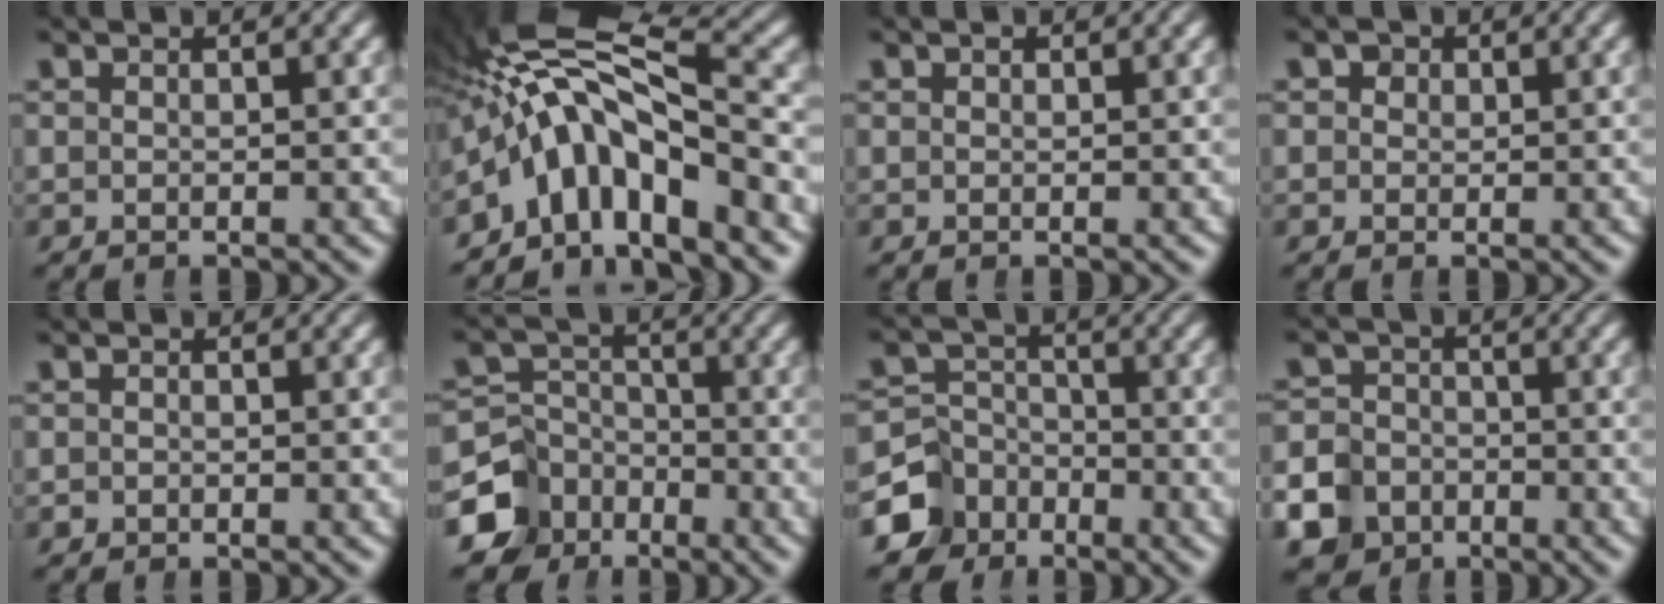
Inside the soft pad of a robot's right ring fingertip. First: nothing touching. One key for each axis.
{"total": 13.0, "fx": -0.2, "fy": 9.7, "fz": 8.7, "tx": -0.190, "ty": -0.020, "tz": -0.010}
{"total": 0.6, "fx": 0.3, "fy": 0.5, "fz": 0.2, "tx": -0.001, "ty": -0.003, "tz": 0.008}
{"total": 1.5, "fx": 0.4, "fy": 1.3, "fz": 0.6, "tx": -0.007, "ty": -0.003, "tz": 0.011}
{"total": 0.7, "fx": -0.3, "fy": 0.6, "fz": 0.2, "tx": -0.005, "ty": -0.008, "tz": 0.000}
{"total": 7.7, "fx": -3.6, "fy": 6.4, "fz": 2.4, "tx": -0.020, "ty": -0.029, "tz": -0.058}
{"total": 6.9, "fx": -3.5, "fy": 5.6, "fz": 2.0, "tx": -0.014, "ty": -0.024, "tz": -0.056}
{"total": 10.0, "fx": -4.8, "fy": 8.3, "fz": 2.9, "tx": -0.041, "ty": -0.040, "tz": -0.076}